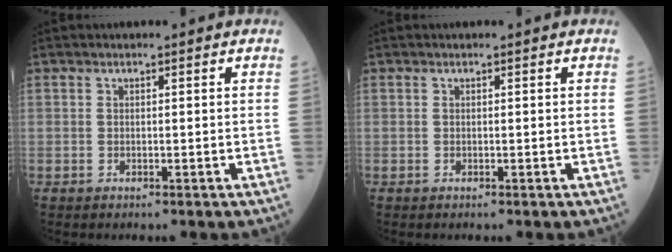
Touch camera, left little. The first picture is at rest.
{"total": 0.0}